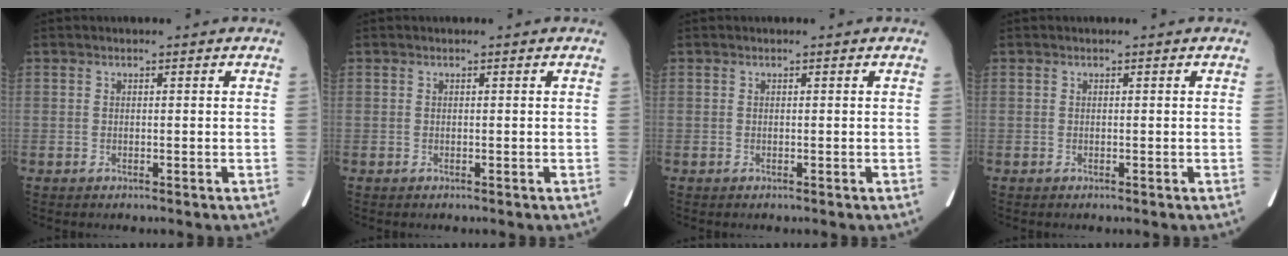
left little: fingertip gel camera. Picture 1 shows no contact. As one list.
[{"total": 0.0}, {"total": 0.0}, {"total": 0.0}]